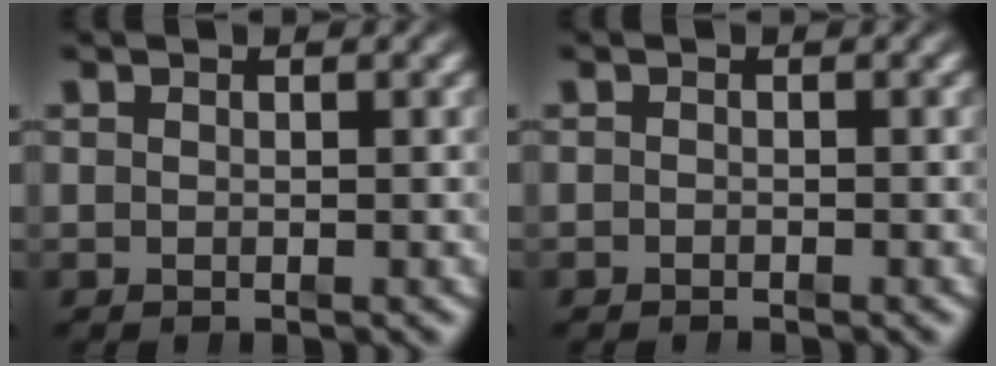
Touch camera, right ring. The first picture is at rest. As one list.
[{"total": 0.6, "force": [-0.6, -0.2, -0.1], "torque": [0.001, -0.008, -0.007]}]